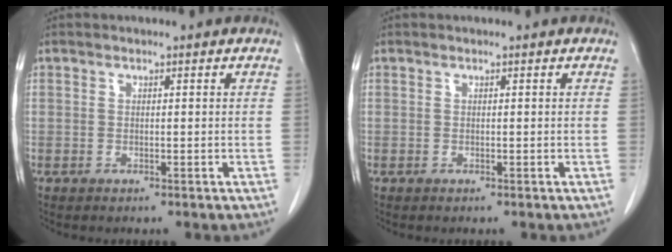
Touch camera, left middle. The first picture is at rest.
{"total": 0.0}